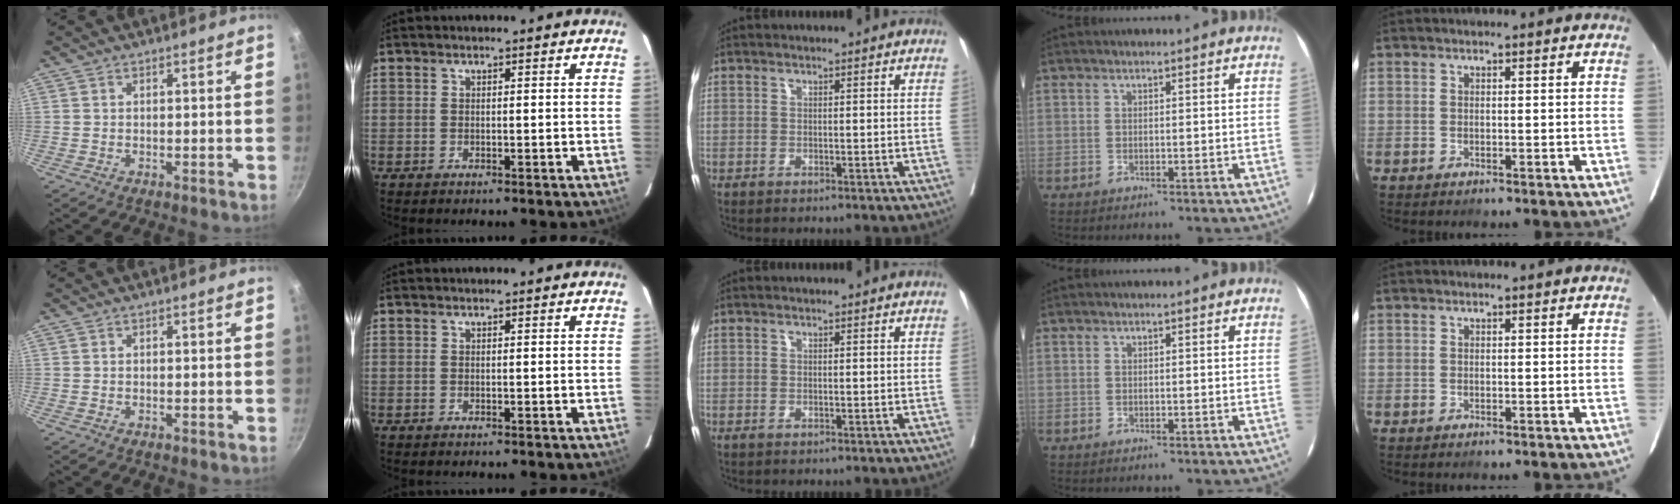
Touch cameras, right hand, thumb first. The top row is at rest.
{}